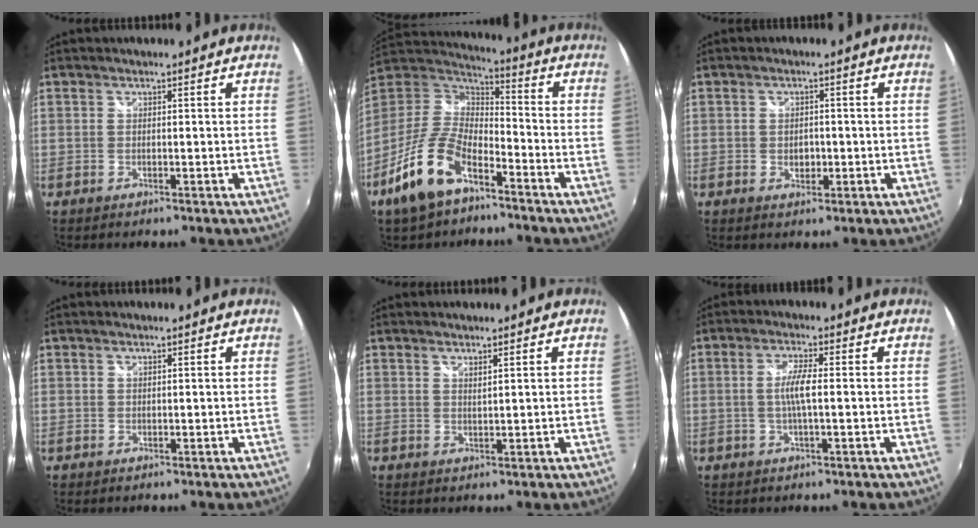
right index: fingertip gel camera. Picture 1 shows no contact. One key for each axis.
{"total": 16.1, "fx": -9.3, "fy": 7.2, "fz": 11.0, "tx": -0.238, "ty": -0.014, "tz": -0.177}
{"total": 2.6, "fx": -0.5, "fy": 2.0, "fz": 1.6, "tx": -0.025, "ty": 0.000, "tz": -0.008}
{"total": 0.7, "fx": 0.3, "fy": 0.7, "fz": 0.0, "tx": 0.002, "ty": 0.002, "tz": 0.003}
{"total": 1.4, "fx": 1.1, "fy": 0.1, "fz": 0.8, "tx": -0.014, "ty": -0.001, "tz": 0.018}
{"total": 4.4, "fx": -0.2, "fy": 0.3, "fz": 4.4, "tx": -0.083, "ty": 0.000, "tz": -0.003}